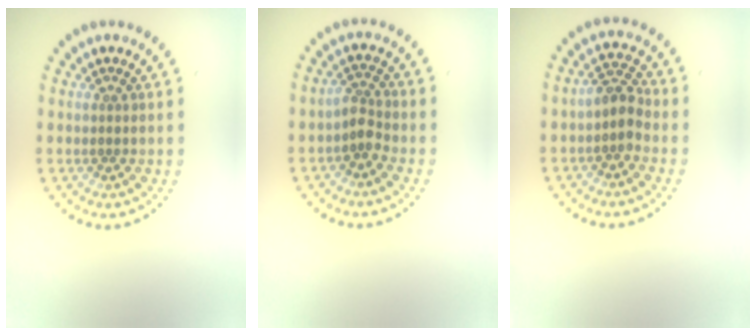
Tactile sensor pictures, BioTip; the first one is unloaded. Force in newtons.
{"total": 1.8, "press": 1.3, "slide": 1.2}
{"total": 2.4, "press": 2.2, "slide": 1.1}